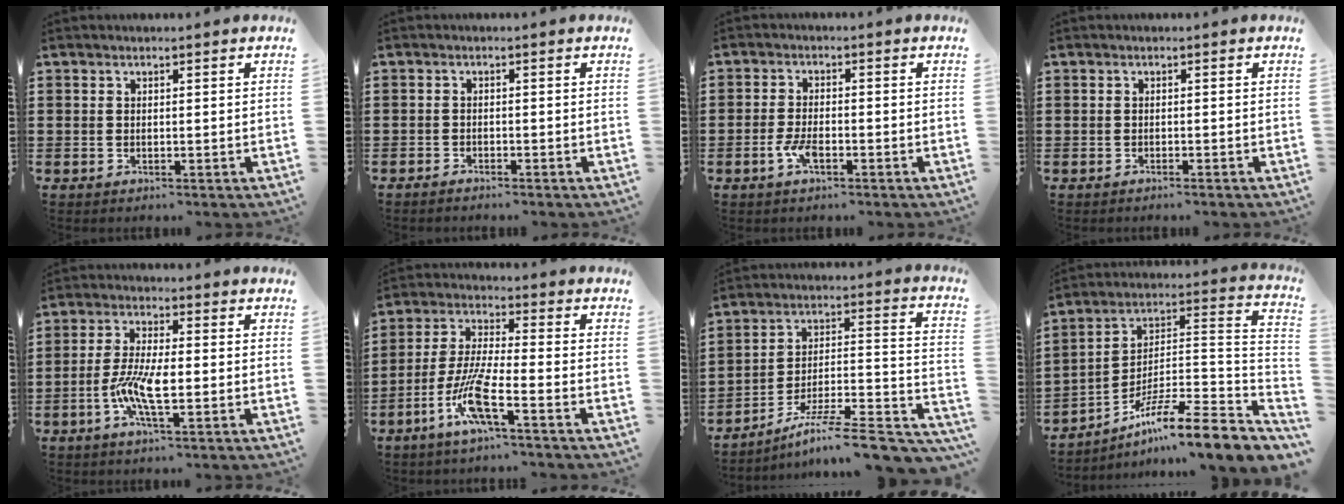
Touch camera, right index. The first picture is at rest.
{"total": 1.1, "force": [-1.1, 0.1, 0.0], "torque": [-0.004, 0.002, -0.024]}
{"total": 3.6, "force": [-1.7, 1.3, 2.9], "torque": [-0.072, -0.007, -0.035]}
{"total": 0.6, "force": [-0.6, -0.1, 0.2], "torque": [-0.005, -0.001, -0.012]}
{"total": 7.5, "force": [-2.0, 2.2, 6.9], "torque": [-0.157, -0.012, -0.043]}
{"total": 8.9, "force": [-5.0, 1.1, 7.3], "torque": [-0.166, -0.013, -0.100]}
{"total": 10.1, "force": [-8.0, 0.4, 6.1], "torque": [-0.081, 0.008, -0.152]}
{"total": 10.3, "force": [-7.5, 0.5, 7.0], "torque": [-0.117, -0.007, -0.151]}